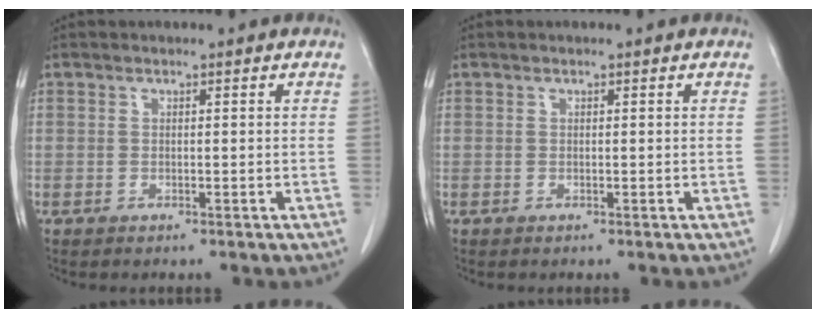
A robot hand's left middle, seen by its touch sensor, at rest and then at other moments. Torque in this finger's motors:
{"motor_torque": [0.06, -0.04, 0.04, 0.01]}